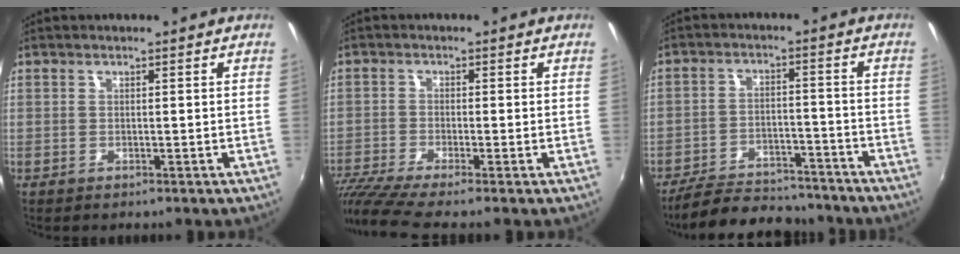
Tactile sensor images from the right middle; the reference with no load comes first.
{"total": 8.1, "force": [-6.7, -0.7, 4.4], "torque": [-0.105, -0.042, -0.125]}
{"total": 14.5, "force": [-12.8, 4.6, 5.2], "torque": [-0.120, 0.000, -0.185]}